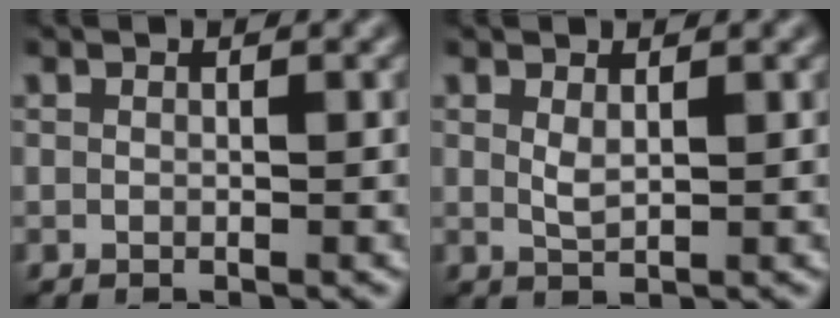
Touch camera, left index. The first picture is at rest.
{"total": 1.1, "force": [0.6, 0.3, 0.9], "torque": [-0.023, -0.003, 0.014]}